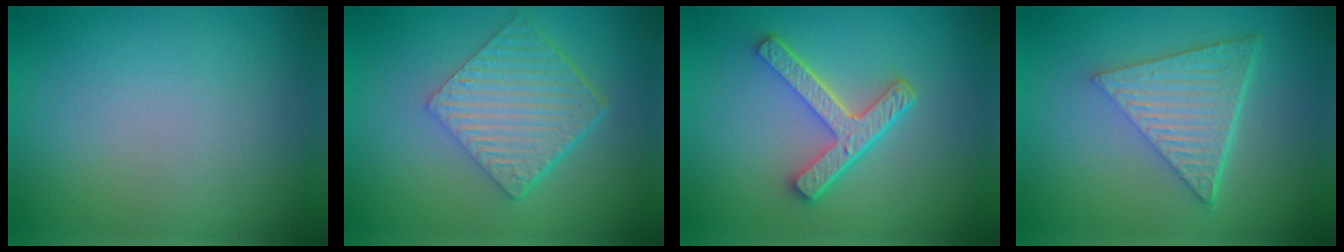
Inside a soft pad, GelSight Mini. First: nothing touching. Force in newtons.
{"total": 6.4, "press": 4.3, "slide": 4.7}
{"total": 4.8, "press": 3.7, "slide": 3.2}
{"total": 6.7, "press": 4.4, "slide": 5.0}